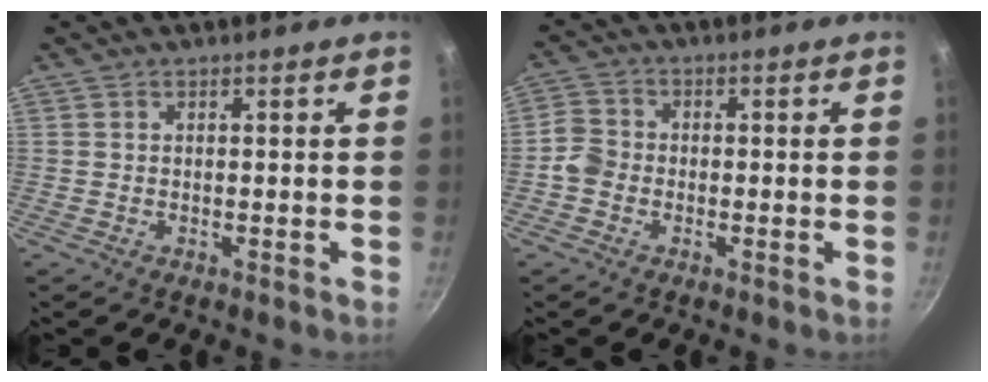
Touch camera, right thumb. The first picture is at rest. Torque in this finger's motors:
{"motor_torque": [0.85, 0.51, 0.38, 0.17, -0.02]}